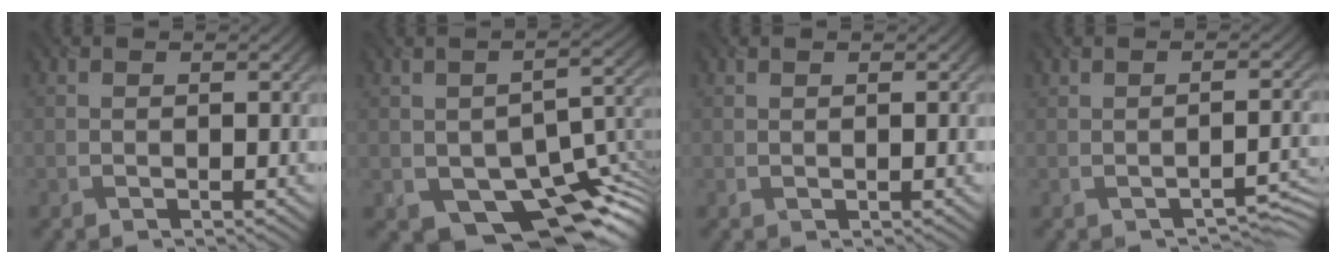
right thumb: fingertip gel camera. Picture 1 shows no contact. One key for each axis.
{"total": 15.1, "fx": -7.2, "fy": 8.1, "fz": 10.5, "tx": -0.165, "ty": -0.028, "tz": -0.102}
{"total": 0.0}
{"total": 2.1, "fx": -1.6, "fy": 0.6, "fz": 1.4, "tx": -0.022, "ty": 0.004, "tz": -0.021}